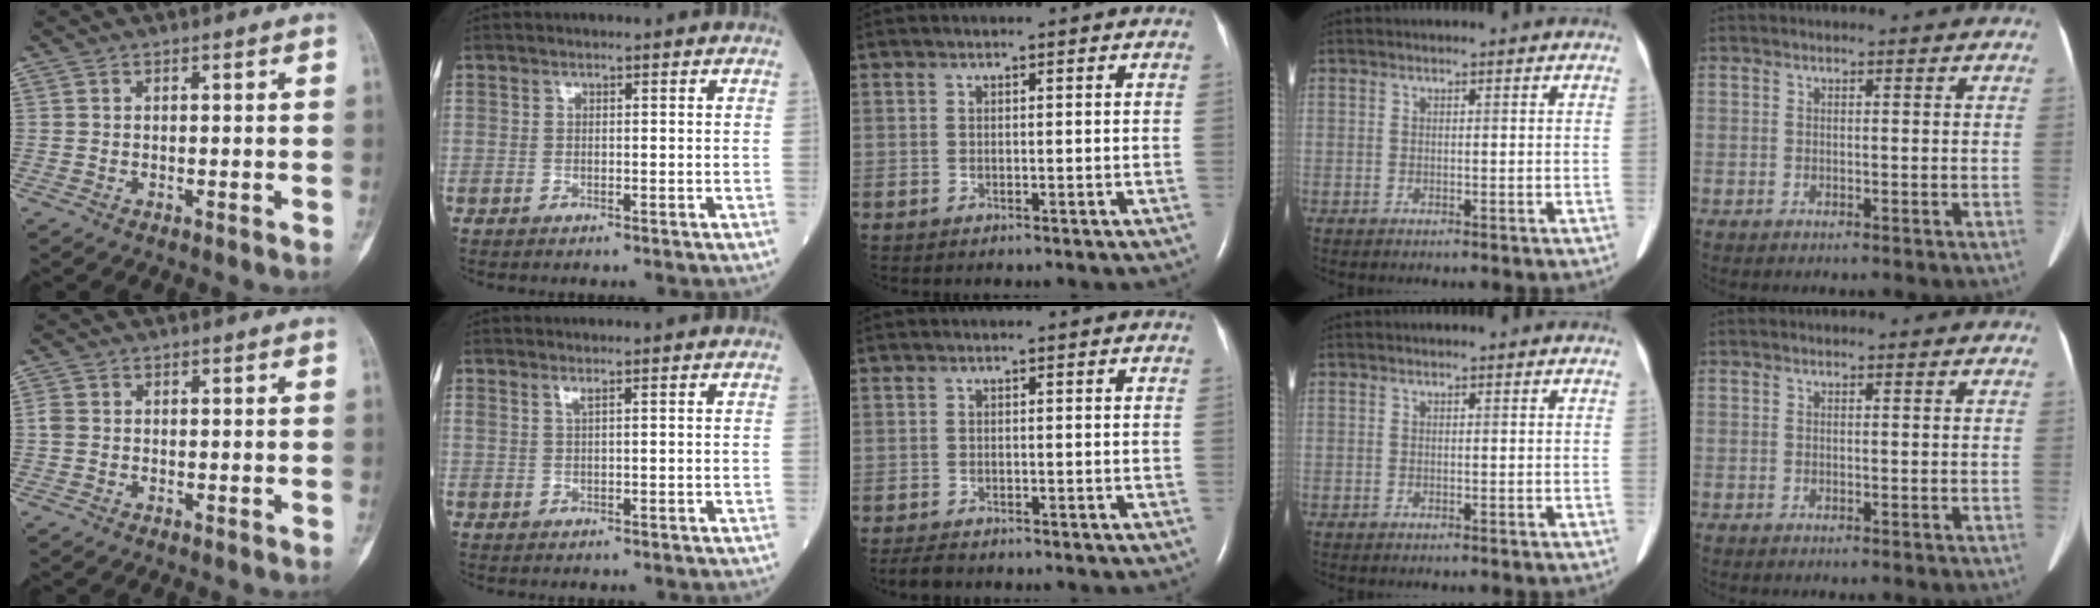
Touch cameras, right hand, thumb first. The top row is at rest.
{"thumb": {"total": 1.5, "force": [0.0, 1.2, 0.8], "torque": [-0.021, 0.001, -0.002]}, "index": {"total": 0.8, "force": [0.6, -0.1, 0.6], "torque": [-0.020, 0.005, 0.017]}, "middle": {"total": 2.1, "force": [-1.8, 0.6, 0.8], "torque": [-0.021, -0.006, -0.026]}}